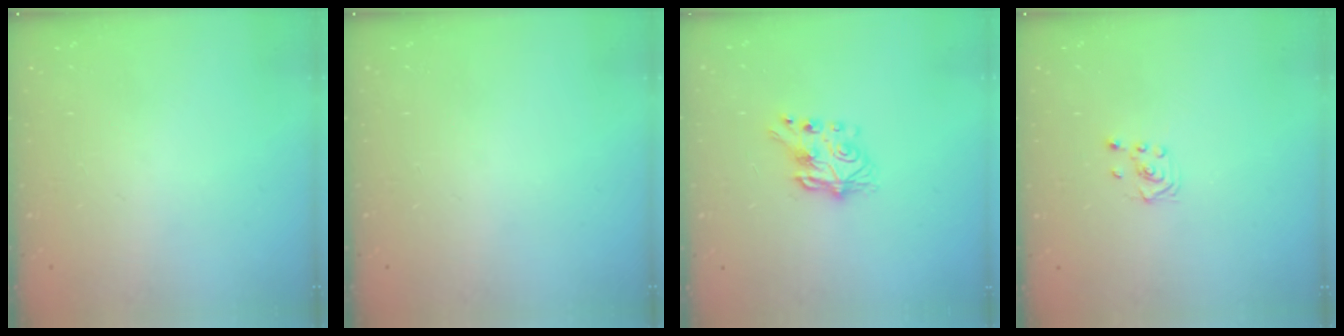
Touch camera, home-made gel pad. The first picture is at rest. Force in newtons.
{"total": 0.0}
{"total": 6.9, "press": 6.9, "slide": 0.3}
{"total": 1.9, "press": 1.7, "slide": 0.8}